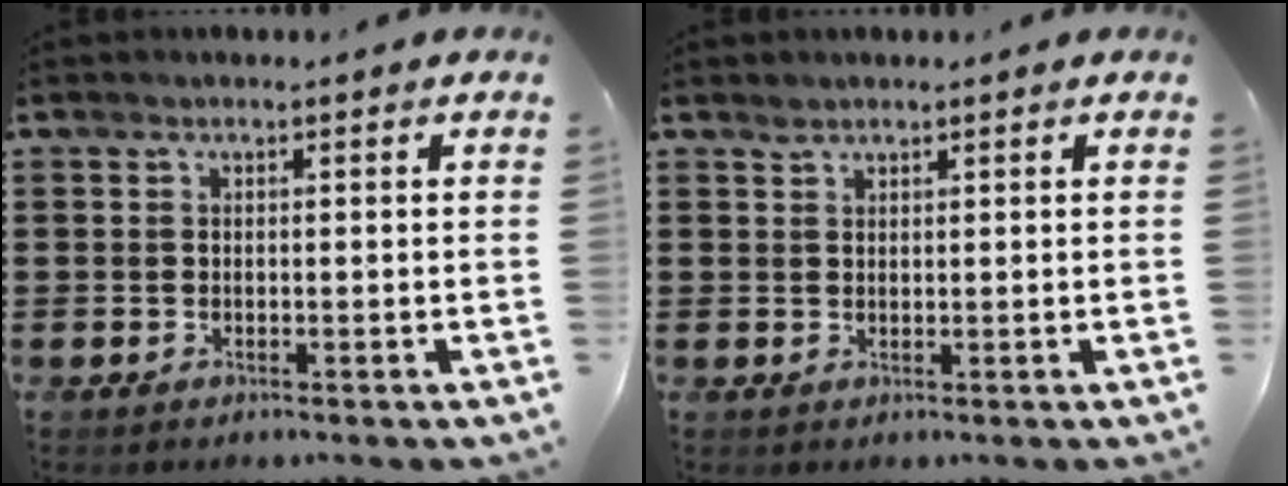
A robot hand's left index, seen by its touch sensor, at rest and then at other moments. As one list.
[{"total": 1.1, "force": [1.0, 0.5, 0.0], "torque": [-0.003, 0.001, 0.021]}]